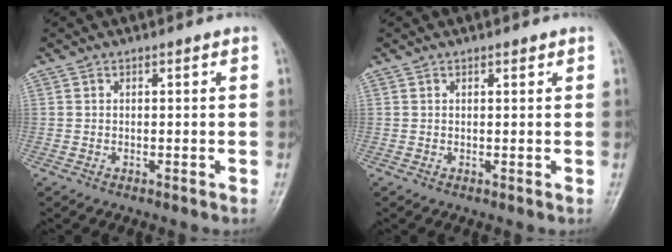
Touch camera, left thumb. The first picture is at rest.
{"total": 0.7, "force": [0.5, 0.3, 0.4], "torque": [-0.006, -0.002, 0.007]}